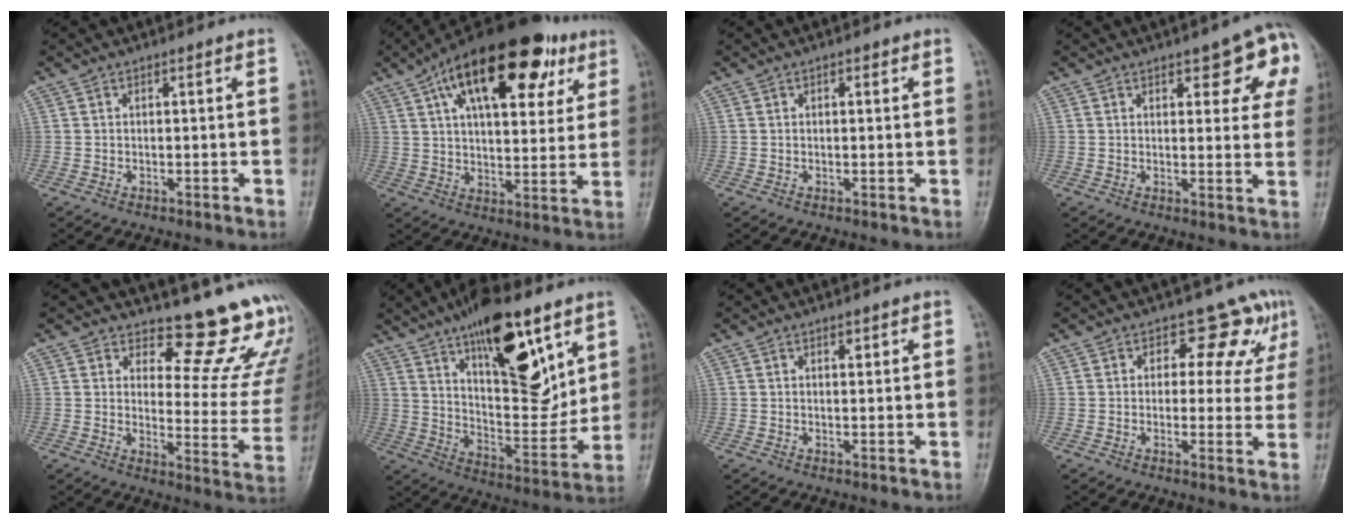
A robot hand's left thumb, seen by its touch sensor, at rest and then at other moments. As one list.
[{"total": 24.8, "force": [12.0, 11.4, 18.5], "torque": [-0.262, 0.001, 0.184]}, {"total": 1.0, "force": [0.5, 0.6, 0.7], "torque": [-0.006, 0.001, 0.003]}, {"total": 11.0, "force": [4.9, 4.3, 8.9], "torque": [-0.068, -0.015, 0.052]}, {"total": 14.4, "force": [13.0, 3.7, 4.8], "torque": [-0.017, -0.155, 0.146]}, {"total": 22.7, "force": [11.9, 9.2, 17.0], "torque": [-0.224, -0.059, 0.201]}, {"total": 1.1, "force": [0.6, 0.5, 0.6], "torque": [-0.004, -0.003, 0.008]}, {"total": 7.6, "force": [4.2, 5.3, 3.6], "torque": [0.000, -0.016, 0.040]}]